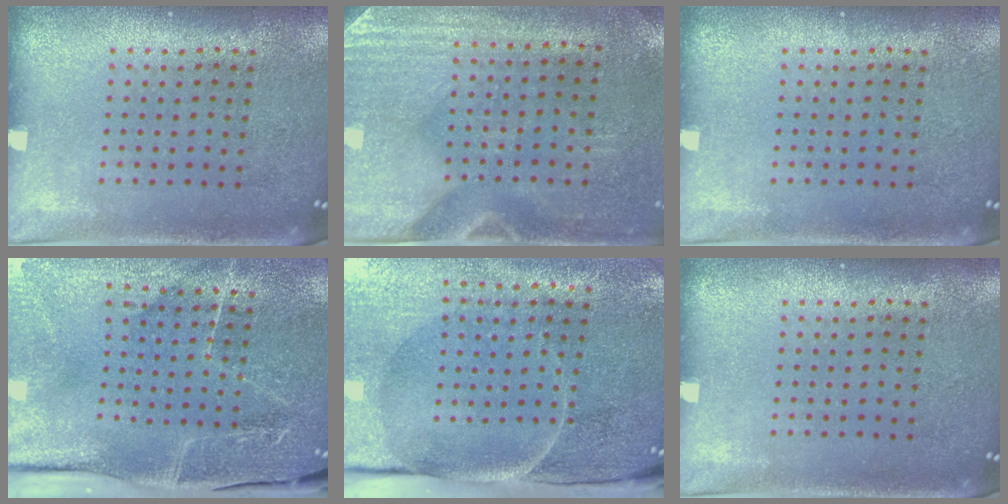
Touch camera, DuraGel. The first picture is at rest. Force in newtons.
{"total": 3.0, "press": 2.6, "slide": 1.5}
{"total": 0.0}
{"total": 4.1, "press": 3.8, "slide": 1.4}
{"total": 5.1, "press": 4.1, "slide": 3.1}
{"total": 0.0}